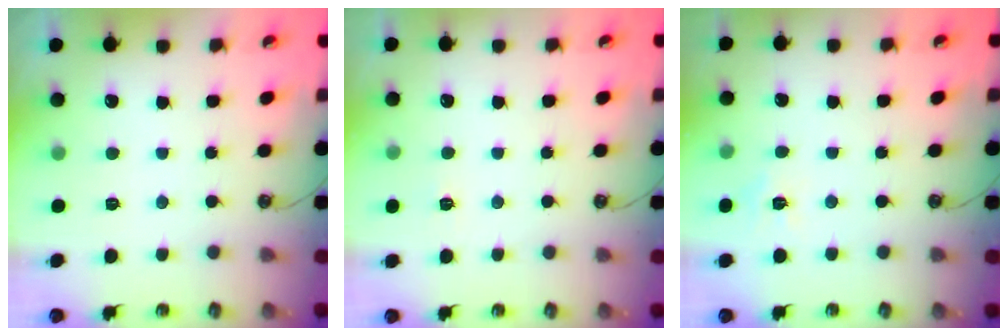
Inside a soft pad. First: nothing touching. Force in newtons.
{"total": 3.4, "press": 3.4, "slide": 0.4}
{"total": 4.3, "press": 4.3, "slide": 0.6}